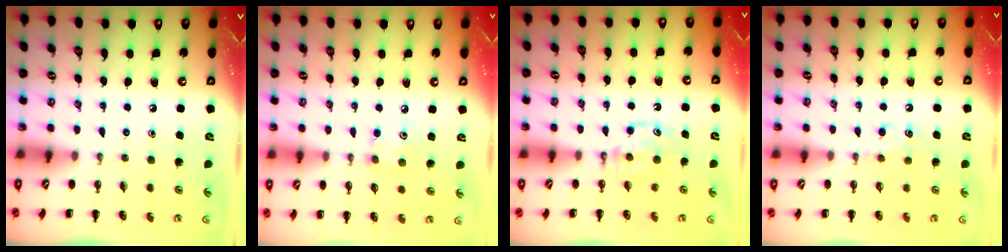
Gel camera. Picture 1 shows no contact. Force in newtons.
{"total": 5.2, "press": 5.1, "slide": 1.1}
{"total": 5.2, "press": 4.9, "slide": 1.5}
{"total": 6.7, "press": 6.6, "slide": 1.5}